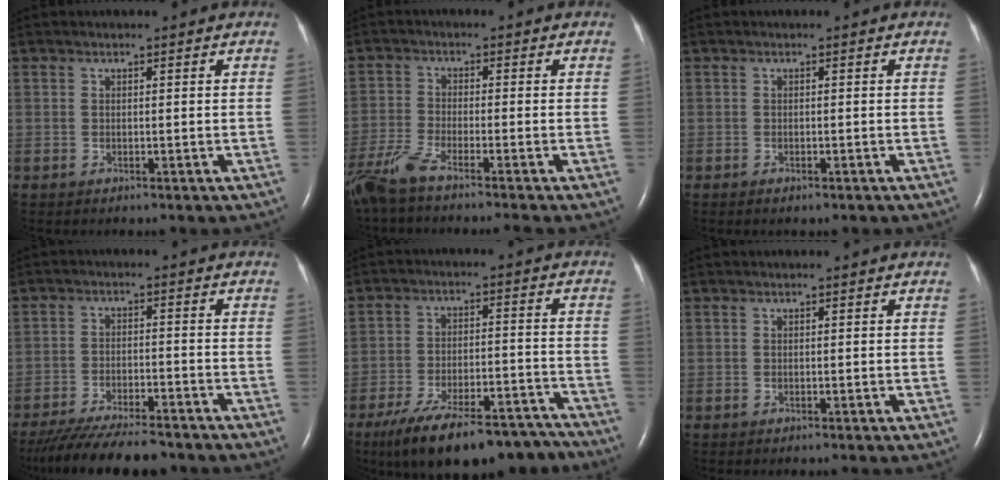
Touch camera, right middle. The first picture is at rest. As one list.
[{"total": 7.4, "force": [-6.1, -0.6, 4.1], "torque": [-0.081, -0.024, -0.113]}, {"total": 0.8, "force": [-0.5, 0.3, 0.5], "torque": [-0.009, -0.001, -0.004]}, {"total": 13.9, "force": [-12.2, 2.3, 6.2], "torque": [-0.110, -0.018, -0.185]}, {"total": 18.8, "force": [-15.5, 5.3, 9.4], "torque": [-0.124, 0.009, -0.232]}, {"total": 0.0}]